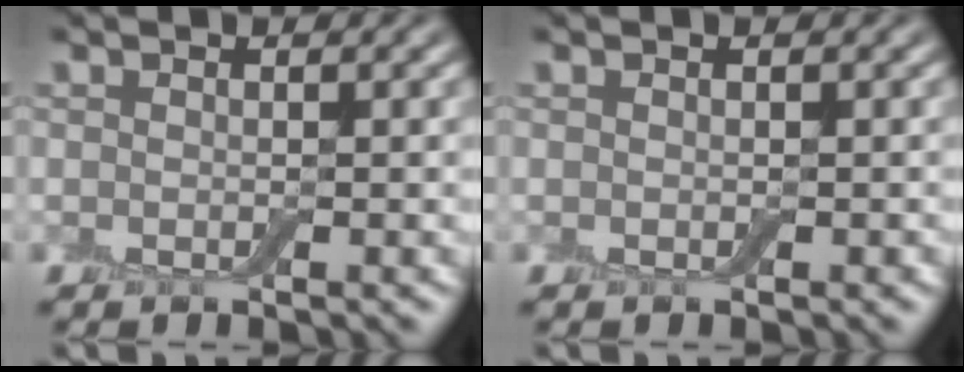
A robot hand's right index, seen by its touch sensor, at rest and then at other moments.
{"total": 0.0}